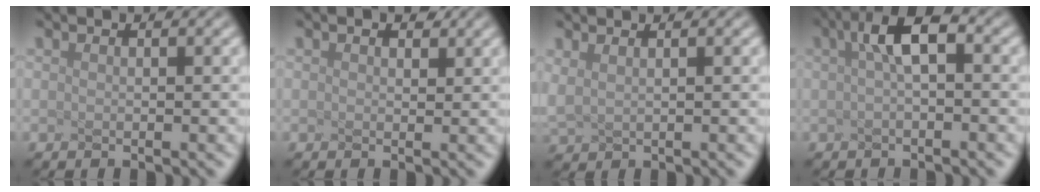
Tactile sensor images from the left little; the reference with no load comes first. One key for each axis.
{"total": 0.6, "fx": 0.0, "fy": -0.5, "fz": -0.4, "tx": -0.003, "ty": -0.011, "tz": 0.018}
{"total": 0.7, "fx": 0.6, "fy": -0.3, "fz": 0.0, "tx": -0.031, "ty": 0.002, "tz": 0.031}
{"total": 2.2, "fx": -0.8, "fy": -0.1, "fz": 2.1, "tx": -0.066, "ty": 0.003, "tz": 0.024}